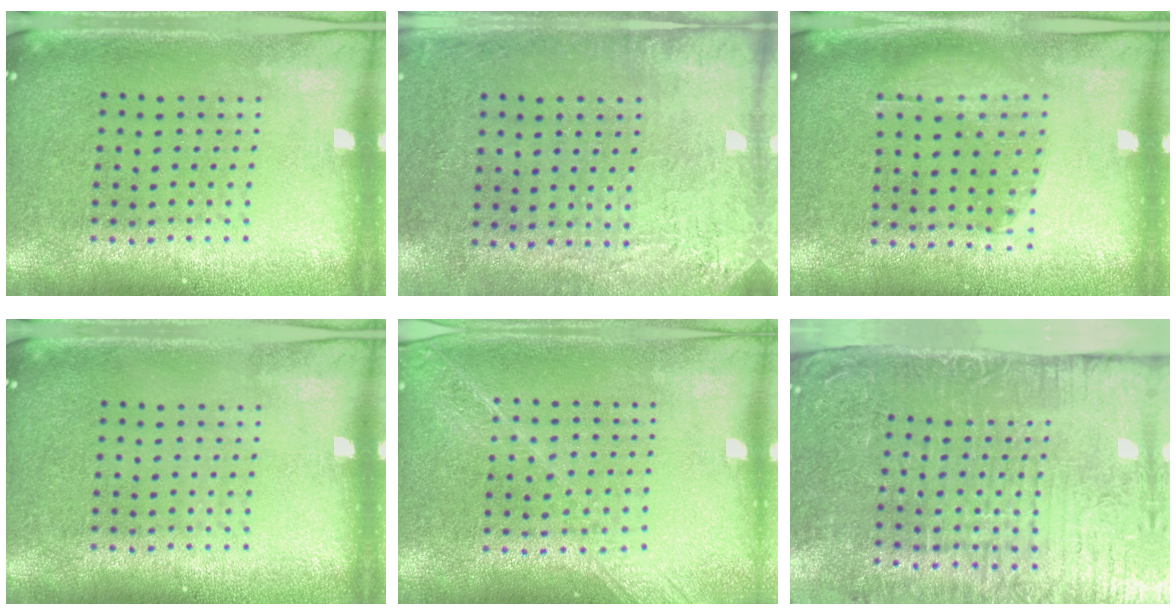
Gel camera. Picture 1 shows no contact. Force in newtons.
{"total": 2.8, "press": 2.3, "slide": 1.5}
{"total": 1.1, "press": 0.8, "slide": 0.7}
{"total": 0.0}
{"total": 1.6, "press": 1.4, "slide": 0.8}
{"total": 5.5, "press": 4.5, "slide": 3.0}